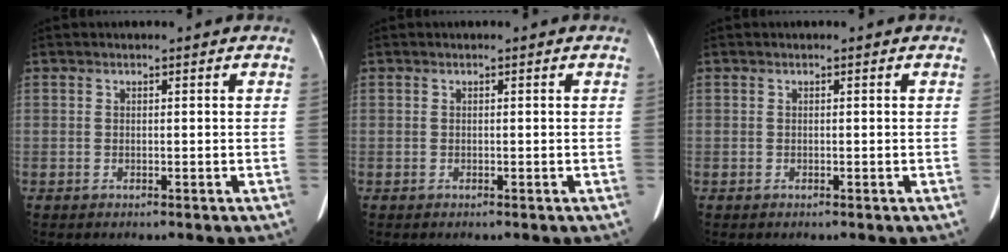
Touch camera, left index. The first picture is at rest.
{"total": 0.0}
{"total": 0.0}